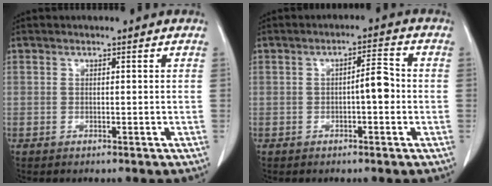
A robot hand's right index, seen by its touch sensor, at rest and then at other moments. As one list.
[{"total": 3.8, "force": [-0.6, 0.8, 3.6], "torque": [-0.052, 0.010, -0.009]}]